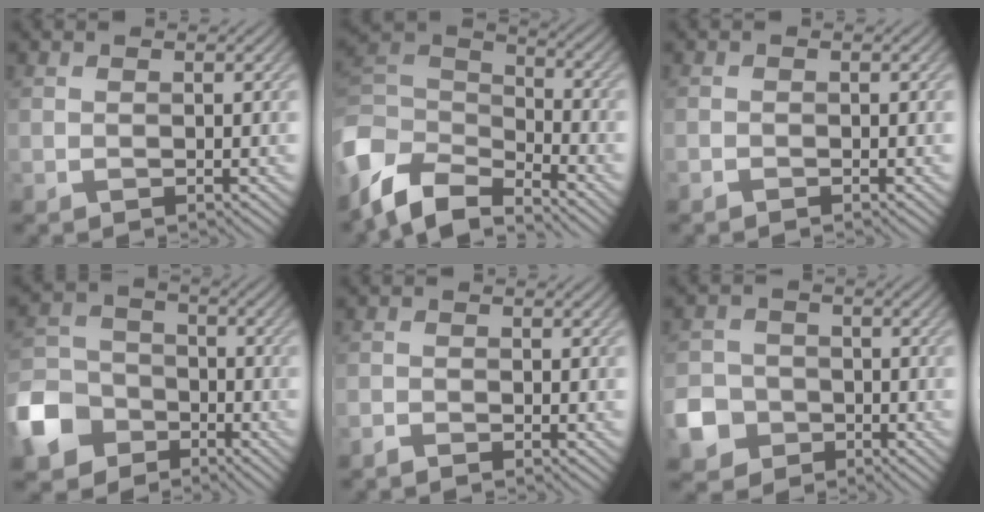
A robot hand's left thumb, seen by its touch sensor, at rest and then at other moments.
{"total": 8.0, "force": [-5.4, 4.2, 4.2], "torque": [-0.103, 0.006, -0.119]}
{"total": 0.6, "force": [-0.6, -0.1, 0.1], "torque": [-0.002, 0.001, -0.013]}
{"total": 10.6, "force": [-5.6, 7.6, 4.7], "torque": [-0.140, -0.020, -0.125]}
{"total": 1.3, "force": [-1.3, -0.1, 0.3], "torque": [-0.007, 0.000, -0.030]}
{"total": 5.5, "force": [-2.7, 4.3, 1.9], "torque": [-0.050, -0.004, -0.066]}